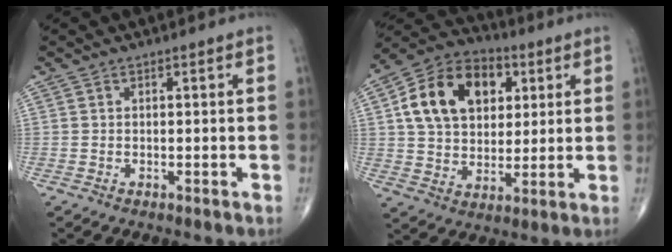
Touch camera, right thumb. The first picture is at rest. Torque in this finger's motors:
{"motor_torque": [-0.60, 1.11, 1.10, 0.84, 0.39]}